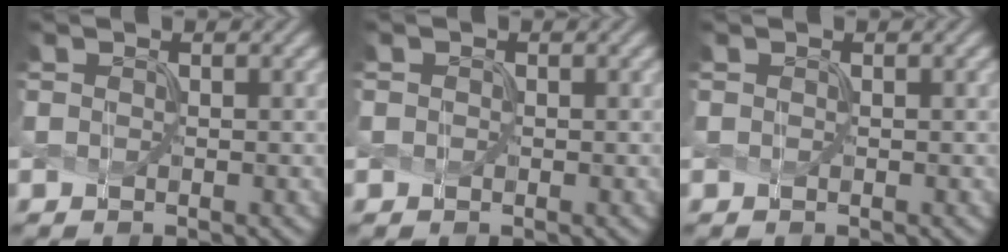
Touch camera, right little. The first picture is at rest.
{"total": 1.0, "force": [-0.5, -0.1, -0.9], "torque": [0.009, -0.006, 0.003]}
{"total": 0.6, "force": [-0.2, -0.2, -0.5], "torque": [0.004, -0.002, 0.001]}